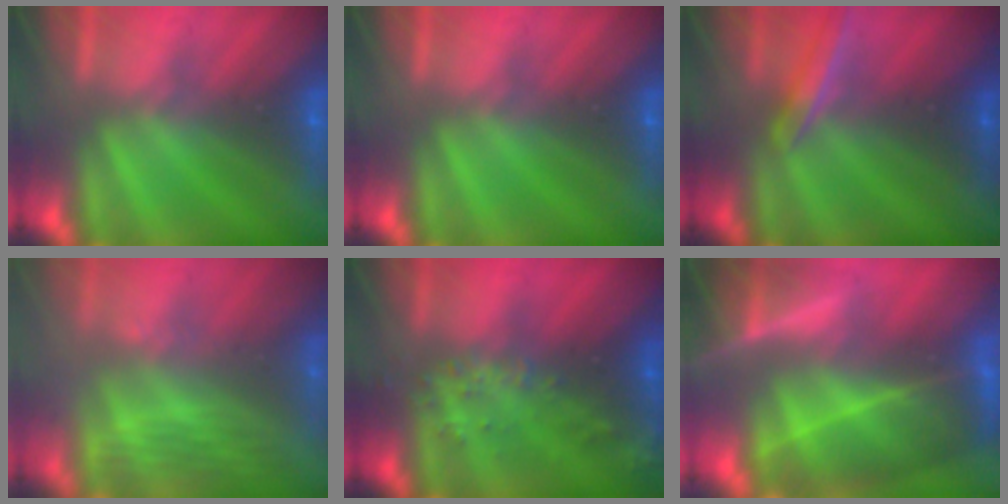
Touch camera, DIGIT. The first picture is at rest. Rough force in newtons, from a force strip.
{"total": 0.0}
{"total": 1.8}
{"total": 2.9}
{"total": 2.8}
{"total": 7.1}